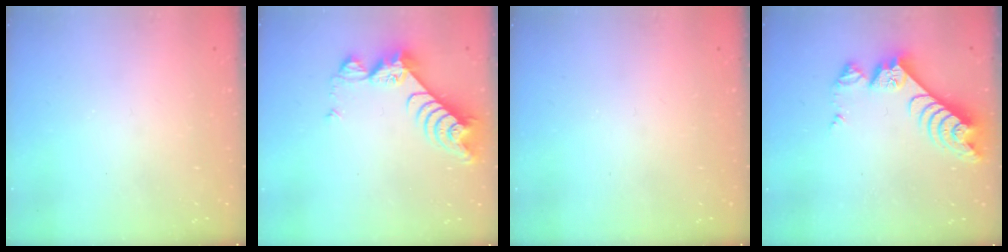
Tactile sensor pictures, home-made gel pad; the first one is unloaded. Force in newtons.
{"total": 8.8, "press": 8.7, "slide": 0.9}
{"total": 0.0}
{"total": 10.1, "press": 10.0, "slide": 1.0}